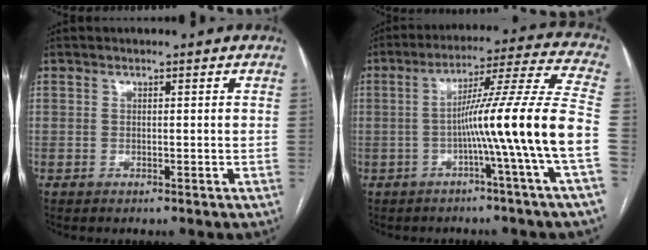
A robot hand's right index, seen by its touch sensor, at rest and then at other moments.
{"total": 14.9, "force": [-3.8, -3.0, 14.1], "torque": [-0.210, 0.007, -0.070]}